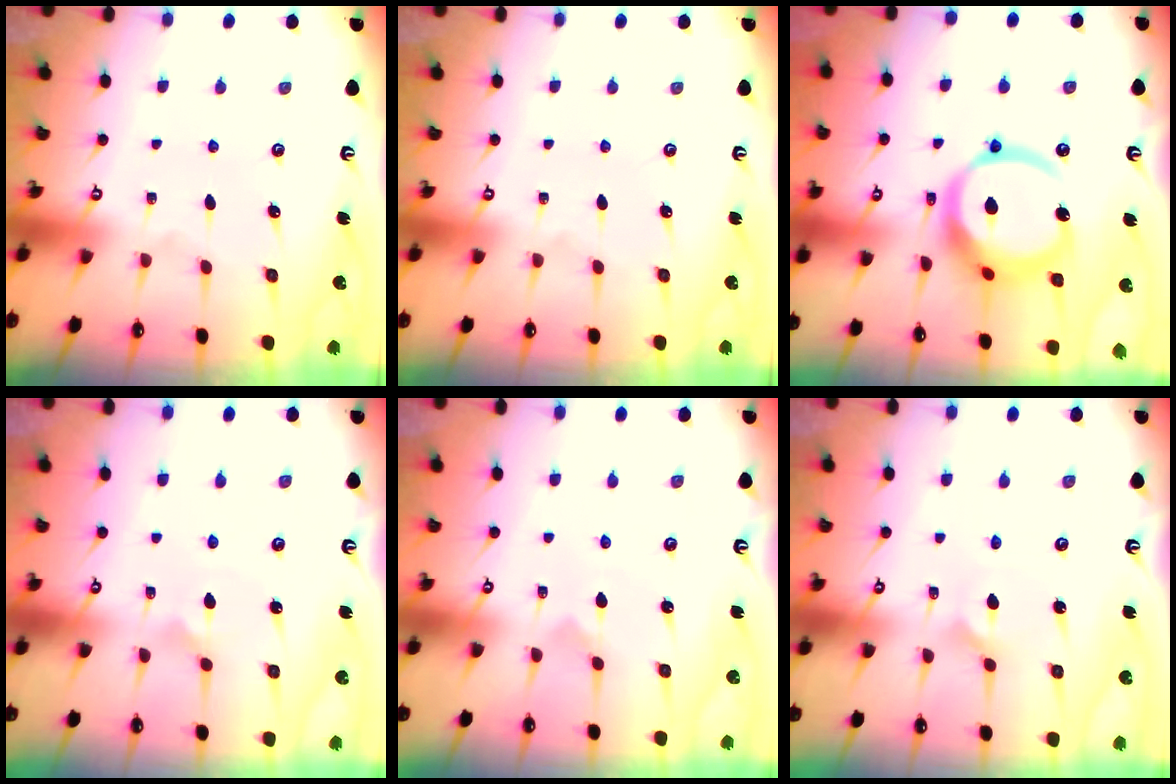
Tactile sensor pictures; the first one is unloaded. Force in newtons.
{"total": 0.0}
{"total": 16.3, "press": 16.2, "slide": 1.8}
{"total": 1.8, "press": 1.8, "slide": 0.1}
{"total": 0.0}
{"total": 2.7, "press": 2.7, "slide": 0.4}